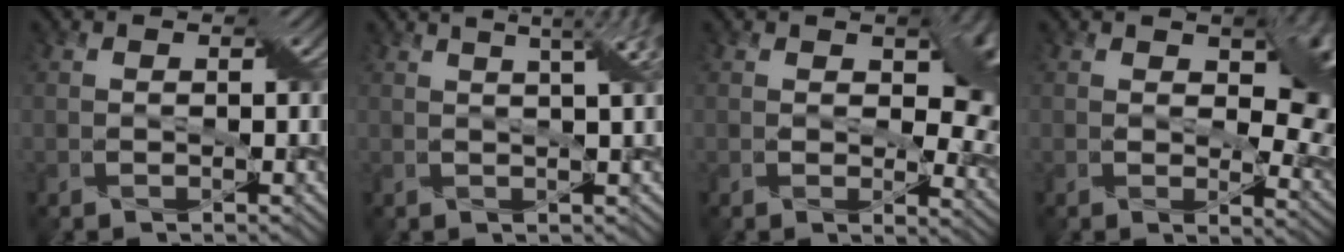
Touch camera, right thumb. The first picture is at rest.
{"total": 7.6, "force": [3.8, 2.3, 6.2], "torque": [-0.063, 0.038, 0.025]}
{"total": 8.5, "force": [2.0, 4.9, 6.7], "torque": [-0.085, -0.007, 0.029]}
{"total": 9.5, "force": [2.6, 5.2, 7.6], "torque": [-0.099, -0.008, 0.042]}